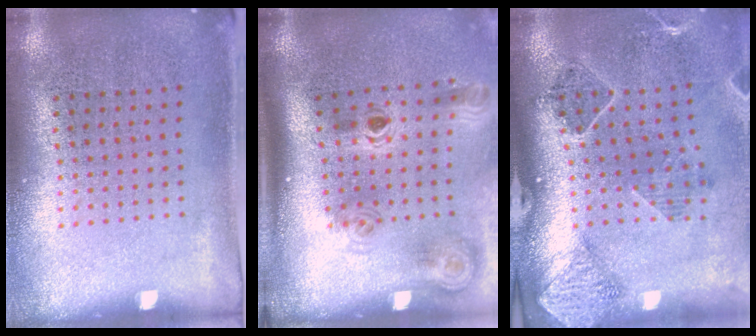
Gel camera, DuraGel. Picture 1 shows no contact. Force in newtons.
{"total": 2.1, "press": 1.4, "slide": 1.5}
{"total": 1.6, "press": 1.6, "slide": 0.2}